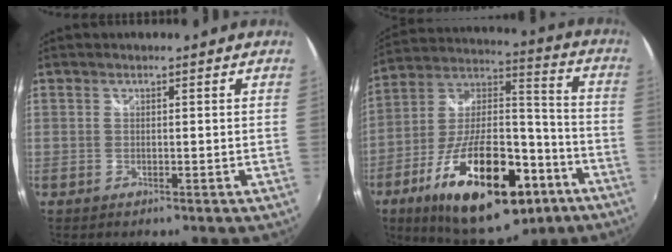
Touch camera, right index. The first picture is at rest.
{"total": 28.0, "force": [-13.8, 12.2, 21.1], "torque": [-0.363, -0.005, -0.208]}